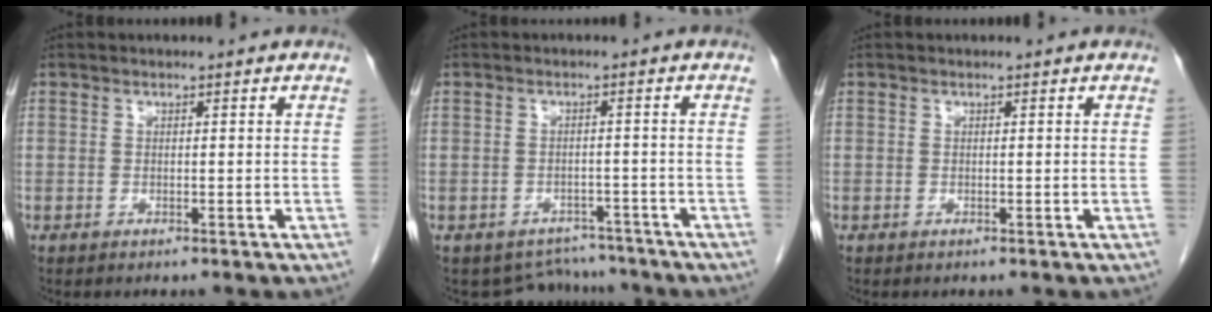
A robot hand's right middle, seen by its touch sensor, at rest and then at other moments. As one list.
[{"total": 6.2, "force": [-5.6, 2.5, -0.9], "torque": [0.022, 0.018, -0.071]}, {"total": 0.0}]